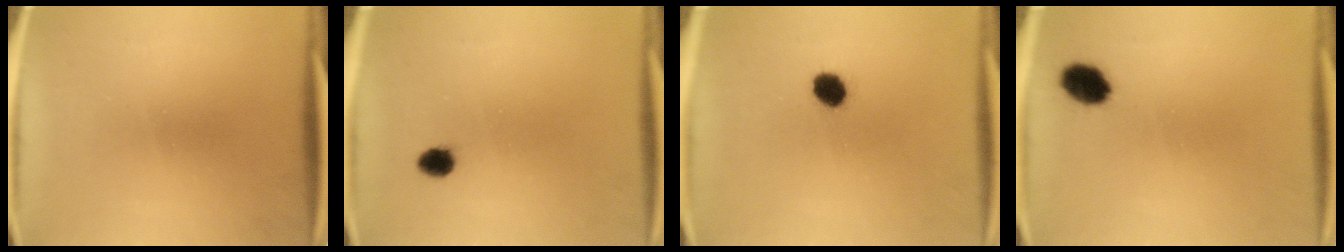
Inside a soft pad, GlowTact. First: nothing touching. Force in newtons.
{"total": 2.5}
{"total": 4.5}
{"total": 4.1}